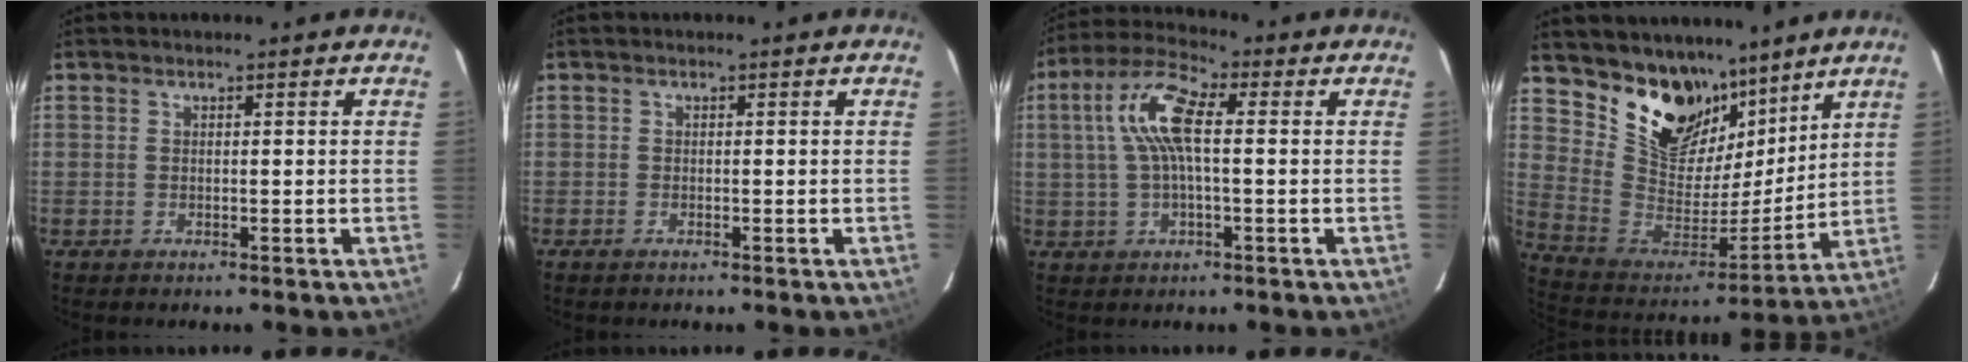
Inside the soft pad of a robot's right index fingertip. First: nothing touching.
{"total": 0.7, "force": [-0.6, 0.3, 0.3], "torque": [-0.008, -0.003, -0.013]}
{"total": 9.8, "force": [1.2, 3.1, 9.2], "torque": [-0.188, 0.021, 0.022]}
{"total": 18.0, "force": [12.8, 10.5, 7.0], "torque": [-0.163, -0.009, 0.246]}